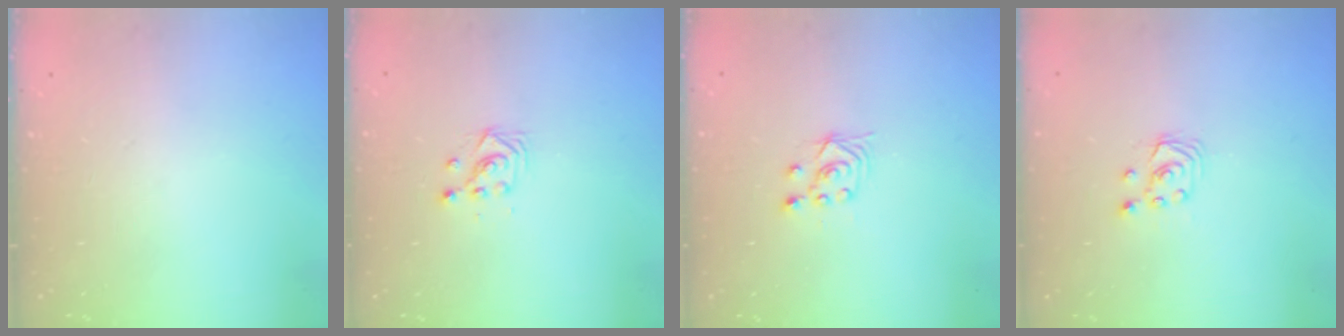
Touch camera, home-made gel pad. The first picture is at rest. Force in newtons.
{"total": 3.0, "press": 3.0, "slide": 0.1}
{"total": 2.5, "press": 2.2, "slide": 1.2}
{"total": 2.6, "press": 2.6, "slide": 0.3}